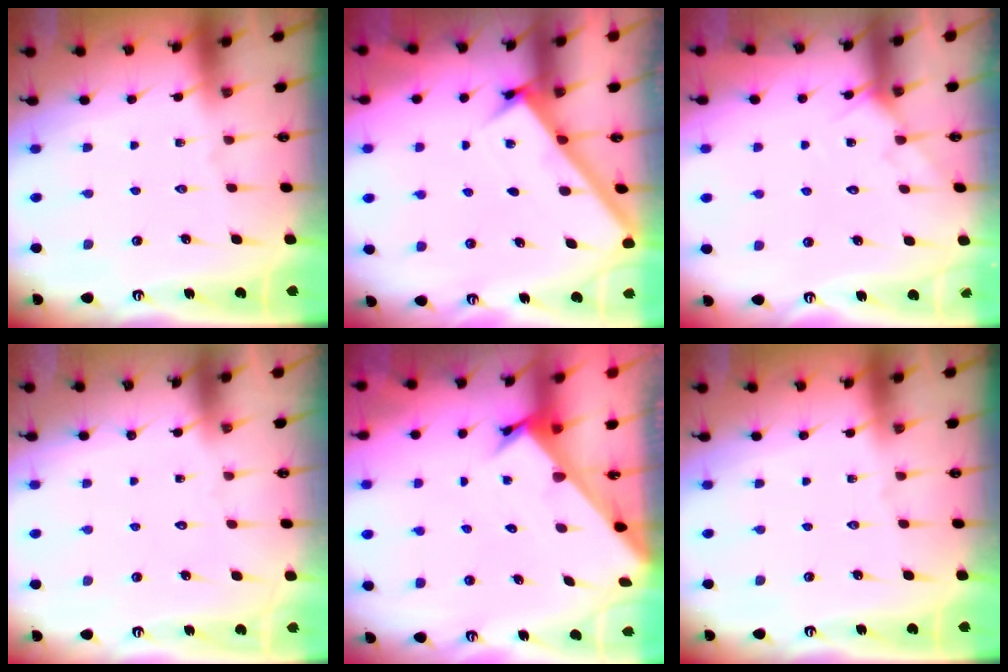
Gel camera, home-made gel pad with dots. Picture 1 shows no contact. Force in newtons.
{"total": 2.9, "press": 2.9, "slide": 0.2}
{"total": 5.2, "press": 5.2, "slide": 0.5}
{"total": 1.5, "press": 1.5, "slide": 0.0}
{"total": 2.6, "press": 2.6, "slide": 0.2}
{"total": 0.0}